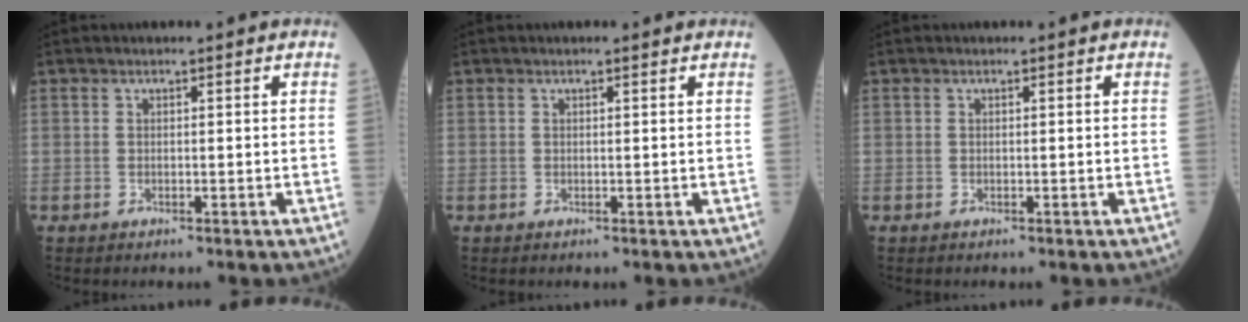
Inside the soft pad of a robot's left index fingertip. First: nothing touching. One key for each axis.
{"total": 0.7, "fx": 0.6, "fy": 0.0, "fz": 0.2, "tx": -0.011, "ty": 0.002, "tz": 0.007}
{"total": 0.0}